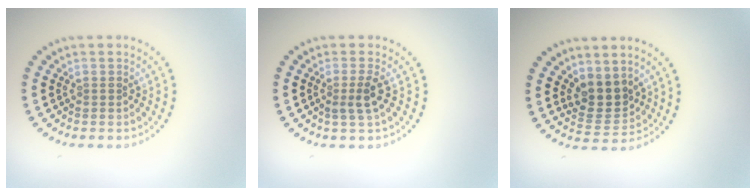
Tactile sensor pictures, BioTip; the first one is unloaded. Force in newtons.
{"total": 2.0, "press": 1.6, "slide": 1.2}
{"total": 3.1, "press": 2.6, "slide": 1.8}